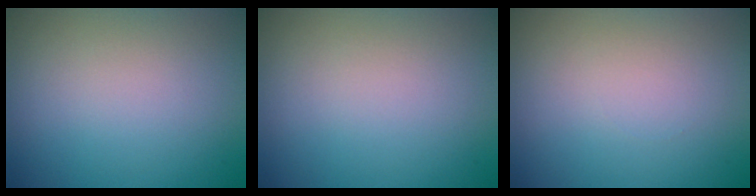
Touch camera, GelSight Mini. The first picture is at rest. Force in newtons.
{"total": 0.0}
{"total": 0.0}